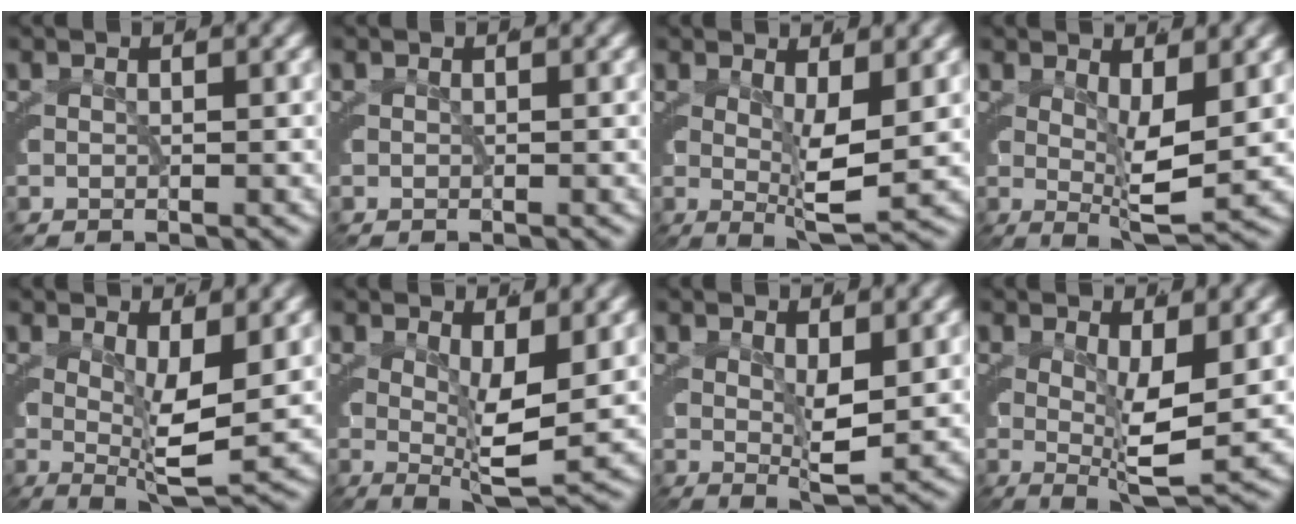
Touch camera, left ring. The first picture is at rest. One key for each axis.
{"total": 0.0}
{"total": 4.2, "fx": 0.7, "fy": 0.5, "fz": 4.1, "tx": -0.050, "ty": -0.017, "tz": 0.019}
{"total": 4.2, "fx": 0.9, "fy": 0.5, "fz": 4.1, "tx": -0.049, "ty": -0.017, "tz": 0.023}
{"total": 4.7, "fx": 0.9, "fy": 0.7, "fz": 4.6, "tx": -0.058, "ty": -0.017, "tz": 0.022}
{"total": 4.7, "fx": 0.8, "fy": 0.7, "fz": 4.6, "tx": -0.057, "ty": -0.018, "tz": 0.021}
{"total": 2.9, "fx": 1.1, "fy": 0.2, "fz": 2.7, "tx": -0.032, "ty": -0.014, "tz": 0.025}
{"total": 4.7, "fx": 0.7, "fy": 0.7, "fz": 4.6, "tx": -0.058, "ty": -0.018, "tz": 0.019}